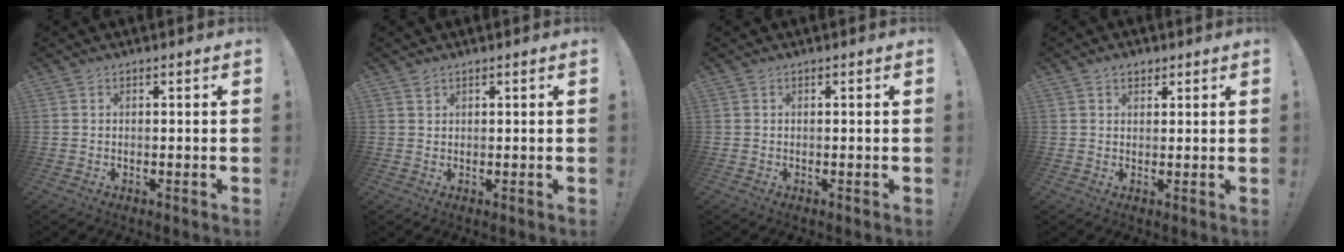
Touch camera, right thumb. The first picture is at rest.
{"total": 1.1, "force": [0.9, 0.6, 0.2], "torque": [-0.004, -0.001, 0.017]}
{"total": 0.0}
{"total": 2.7, "force": [1.7, 1.8, 1.2], "torque": [-0.014, -0.004, 0.030]}